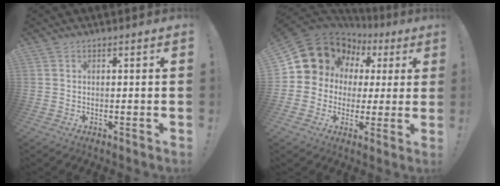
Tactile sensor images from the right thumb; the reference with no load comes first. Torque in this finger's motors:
{"motor_torque": [1.21, 1.95, 0.97, -0.15, 0.37]}